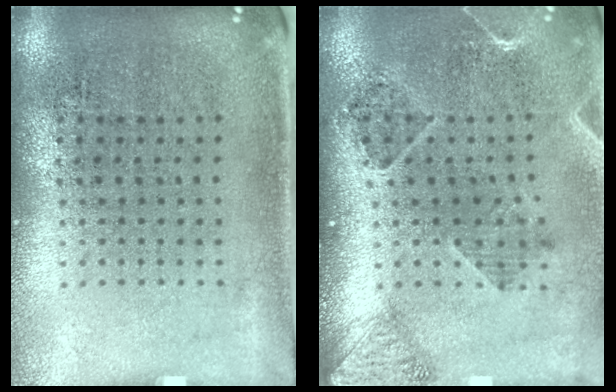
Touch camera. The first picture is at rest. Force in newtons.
{"total": 1.5, "press": 1.5, "slide": 0.3}